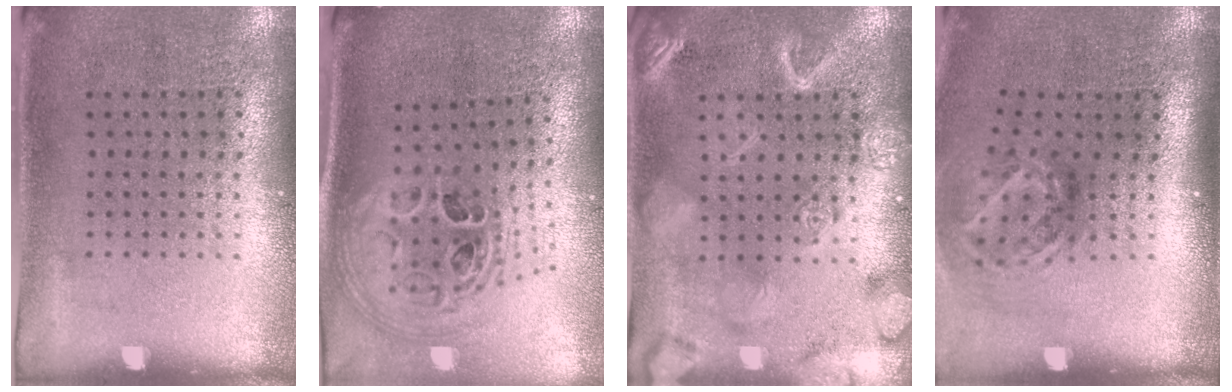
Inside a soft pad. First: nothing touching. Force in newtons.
{"total": 1.9, "press": 1.5, "slide": 1.1}
{"total": 4.5, "press": 4.4, "slide": 0.6}
{"total": 2.0, "press": 1.3, "slide": 1.5}